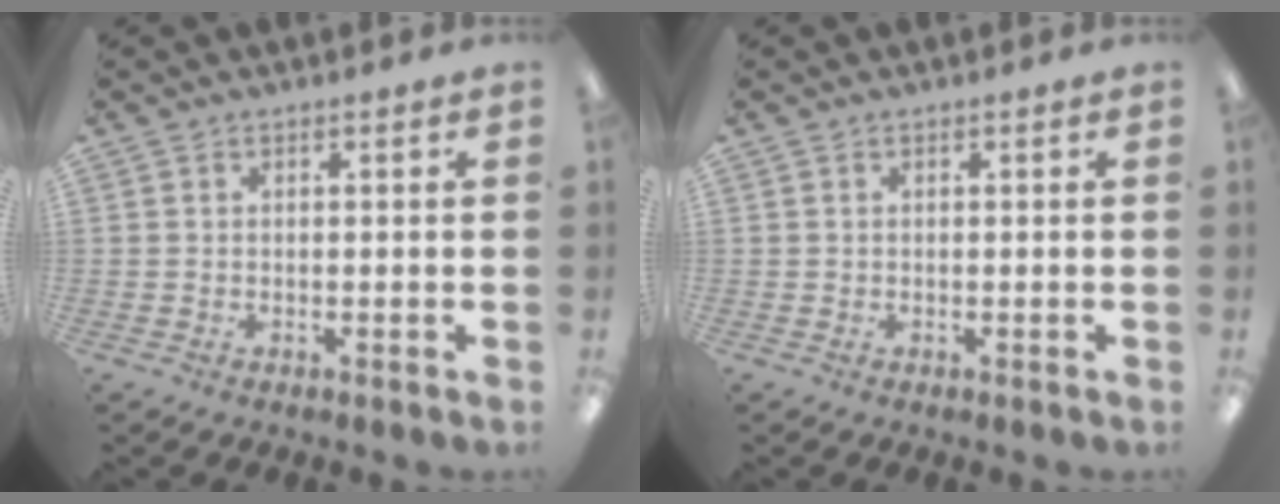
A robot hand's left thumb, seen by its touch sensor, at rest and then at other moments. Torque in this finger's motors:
{"motor_torque": [0.00, 0.00, -0.06, 0.05, 0.00]}